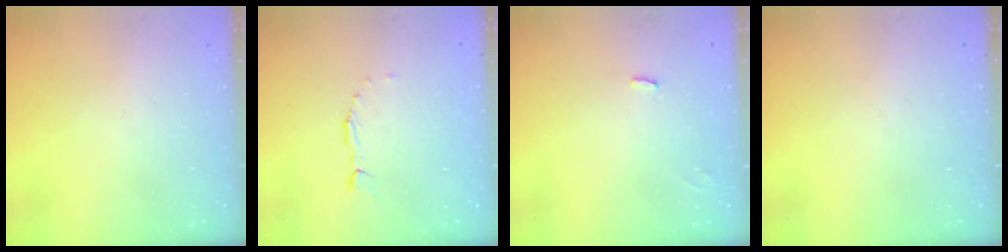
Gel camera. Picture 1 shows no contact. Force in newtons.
{"total": 1.0, "press": 1.0, "slide": 0.2}
{"total": 3.1, "press": 3.1, "slide": 0.2}
{"total": 0.0}